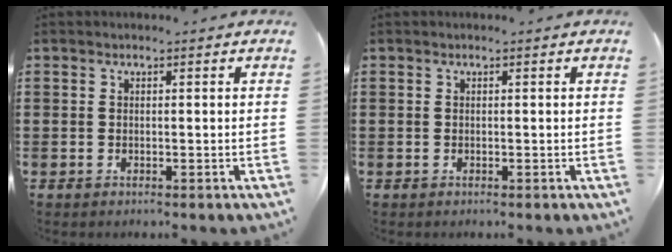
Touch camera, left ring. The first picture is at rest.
{"total": 0.0}